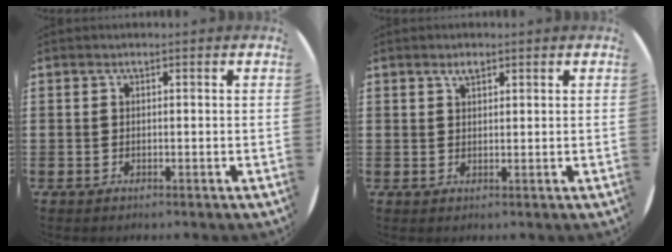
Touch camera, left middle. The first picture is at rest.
{"total": 1.4, "force": [1.1, 0.6, 0.6], "torque": [-0.005, 0.001, 0.018]}